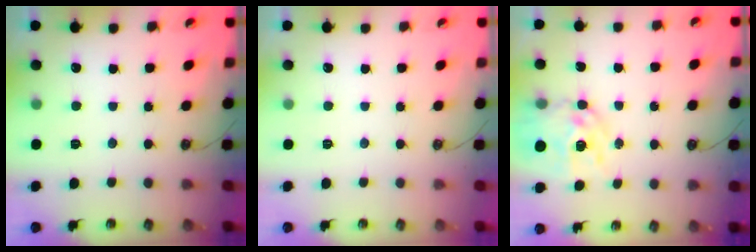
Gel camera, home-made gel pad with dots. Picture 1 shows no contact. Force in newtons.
{"total": 0.0}
{"total": 11.9, "press": 11.8, "slide": 1.1}